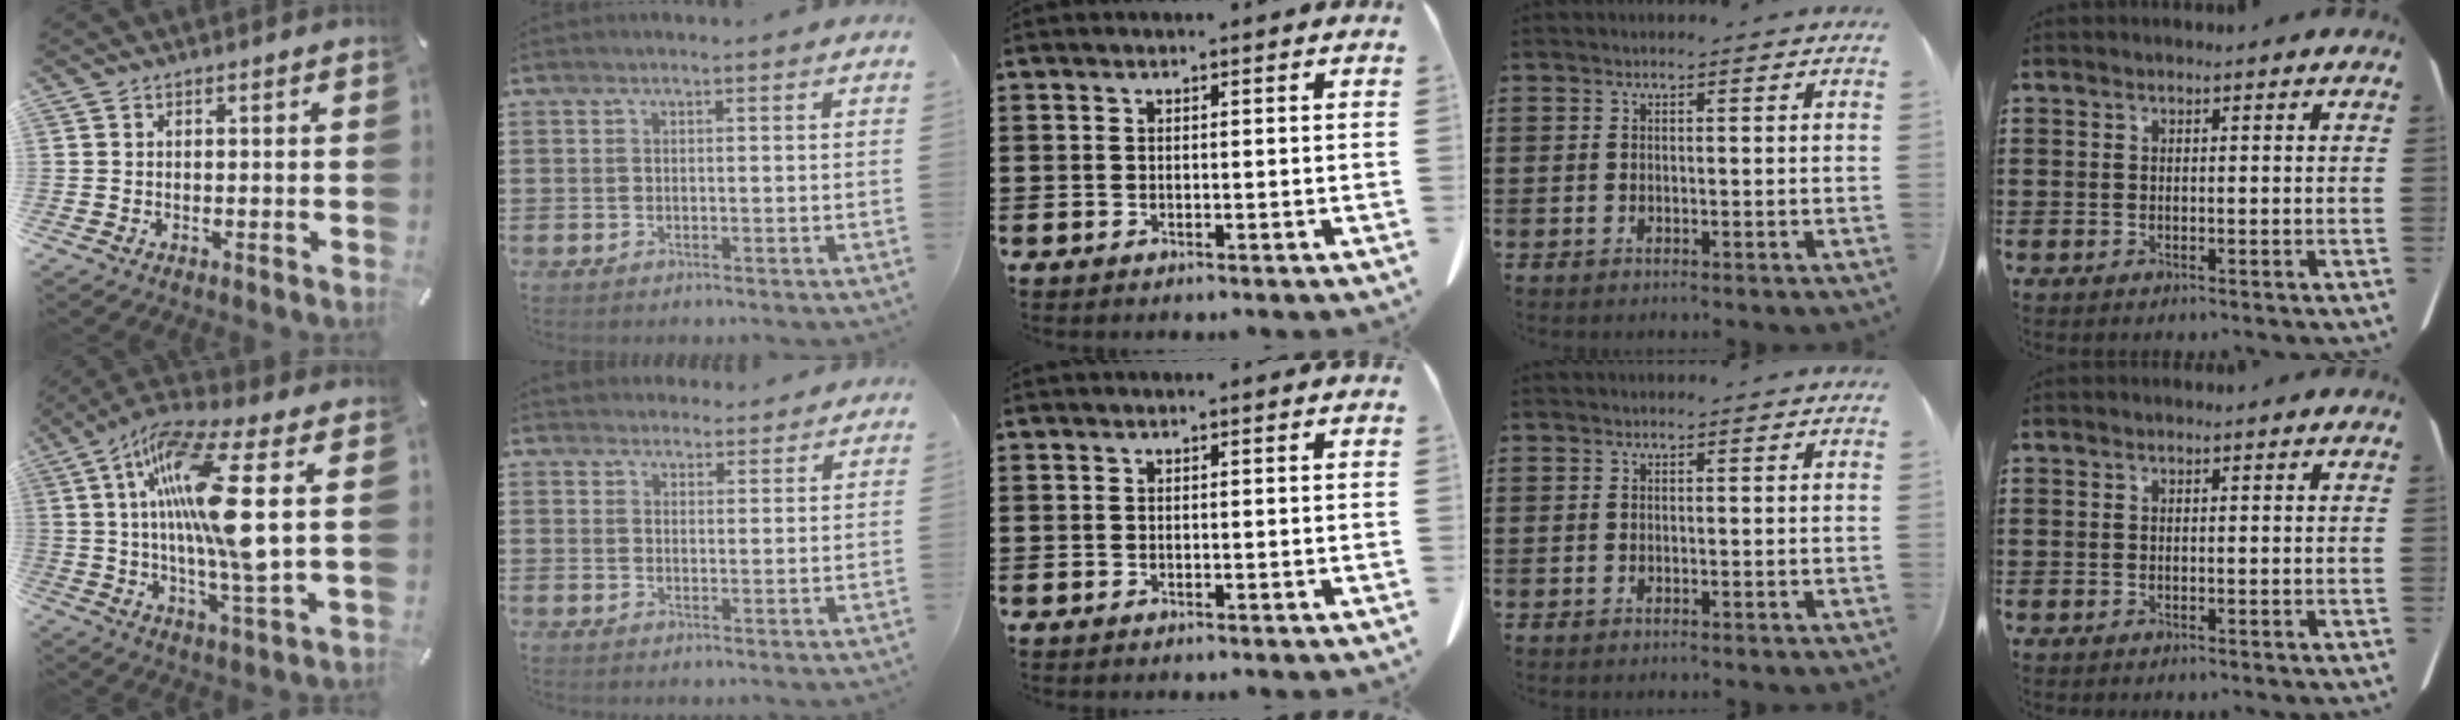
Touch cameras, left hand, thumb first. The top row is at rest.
{"thumb": {"total": 18.2, "force": [3.7, 2.8, 17.6], "torque": [-0.348, -0.019, 0.038]}, "index": {"total": 3.1, "force": [2.9, 0.9, -0.2], "torque": [-0.006, -0.007, 0.056]}}